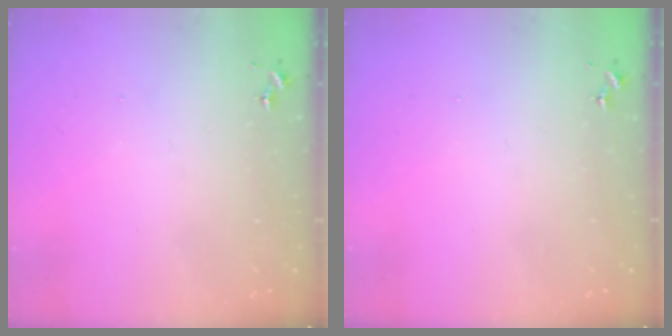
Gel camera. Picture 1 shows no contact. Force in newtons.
{"total": 0.0}